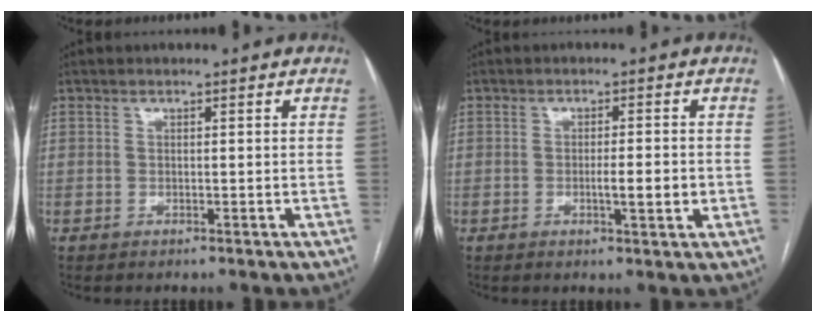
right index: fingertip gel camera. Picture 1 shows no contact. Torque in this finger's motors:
{"motor_torque": [0.65, -0.09, 0.31, 0.06]}